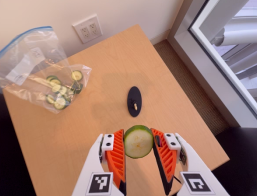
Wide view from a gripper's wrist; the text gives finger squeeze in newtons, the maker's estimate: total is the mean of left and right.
{"total": 11.3, "left": 11.9, "right": 10.7}